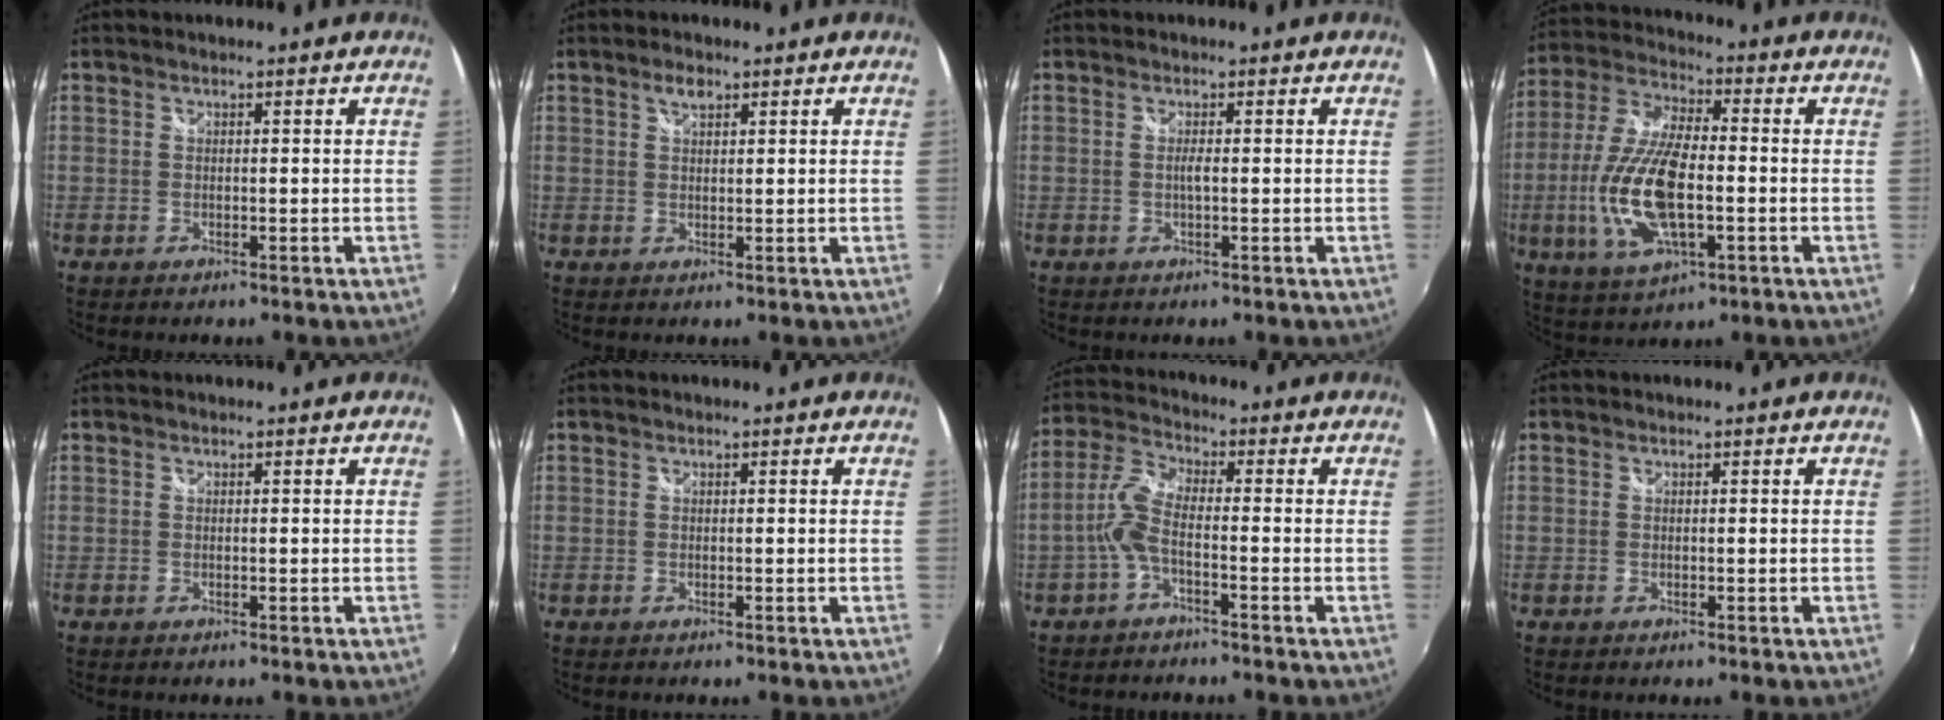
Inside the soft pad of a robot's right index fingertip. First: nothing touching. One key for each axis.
{"total": 2.1, "fx": 1.3, "fy": 1.0, "fz": 1.3, "tx": -0.021, "ty": 0.005, "tz": 0.023}
{"total": 1.1, "fx": -0.1, "fy": -0.1, "fz": 1.1, "tx": -0.021, "ty": -0.001, "tz": -0.003}
{"total": 16.6, "fx": -3.3, "fy": 6.5, "fz": 15.0, "tx": -0.315, "ty": -0.007, "tz": -0.061}
{"total": 0.0}
{"total": 0.0}
{"total": 5.6, "fx": -2.0, "fy": 1.4, "fz": 5.0, "tx": -0.120, "ty": 0.011, "tz": -0.043}
{"total": 0.0}